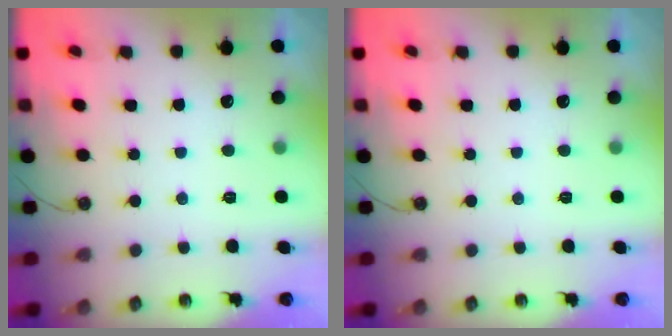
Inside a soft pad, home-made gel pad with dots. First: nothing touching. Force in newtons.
{"total": 0.0}